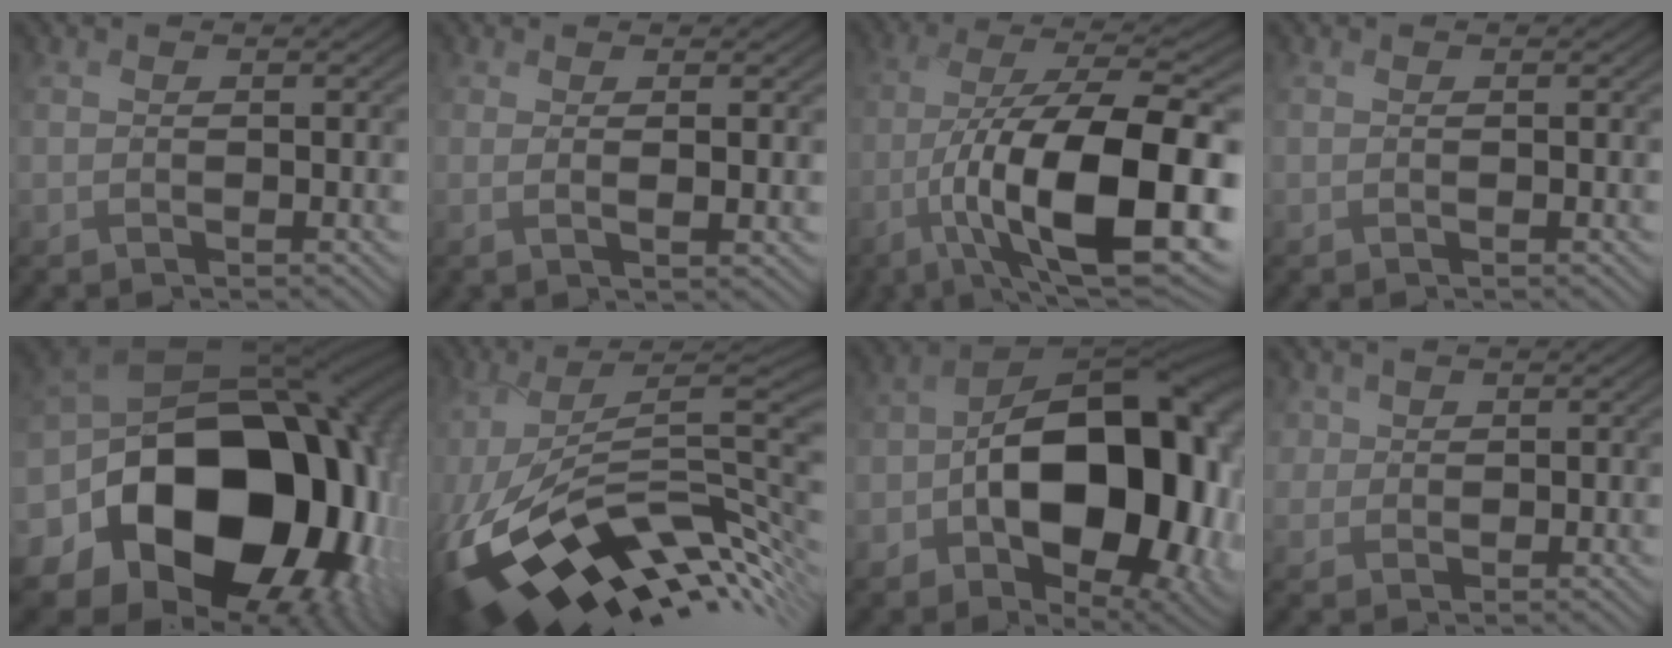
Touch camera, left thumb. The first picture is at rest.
{"total": 2.0, "force": [0.6, 0.5, 1.8], "torque": [-0.028, 0.003, 0.011]}
{"total": 17.8, "force": [-5.4, 7.1, 15.4], "torque": [-0.272, -0.018, -0.080]}
{"total": 0.0}
{"total": 23.5, "force": [-2.7, 17.8, 15.0], "torque": [-0.325, -0.073, -0.005]}
{"total": 16.0, "force": [-4.5, 8.0, 13.0], "torque": [-0.271, -0.025, -0.057]}
{"total": 19.8, "force": [-4.1, 12.6, 14.7], "torque": [-0.216, -0.035, -0.044]}
{"total": 2.2, "force": [1.1, 1.8, -0.9], "torque": [0.013, 0.002, 0.025]}